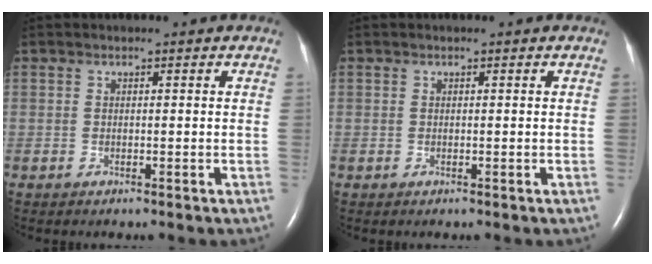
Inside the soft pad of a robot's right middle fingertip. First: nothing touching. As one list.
[{"total": 0.0}]